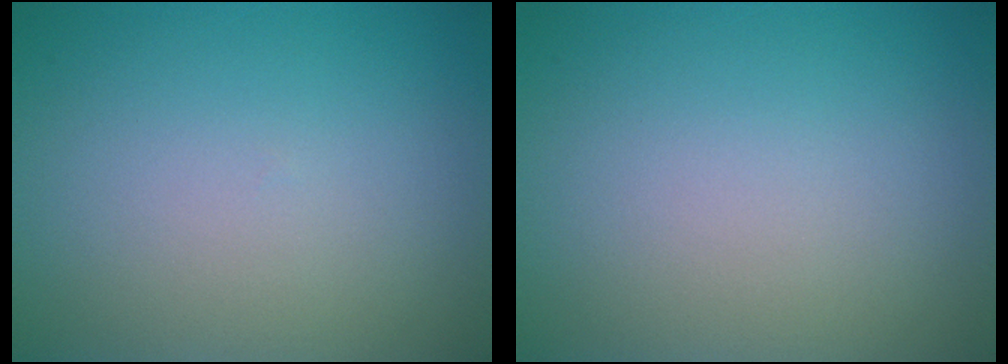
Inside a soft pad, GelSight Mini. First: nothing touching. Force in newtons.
{"total": 0.0}